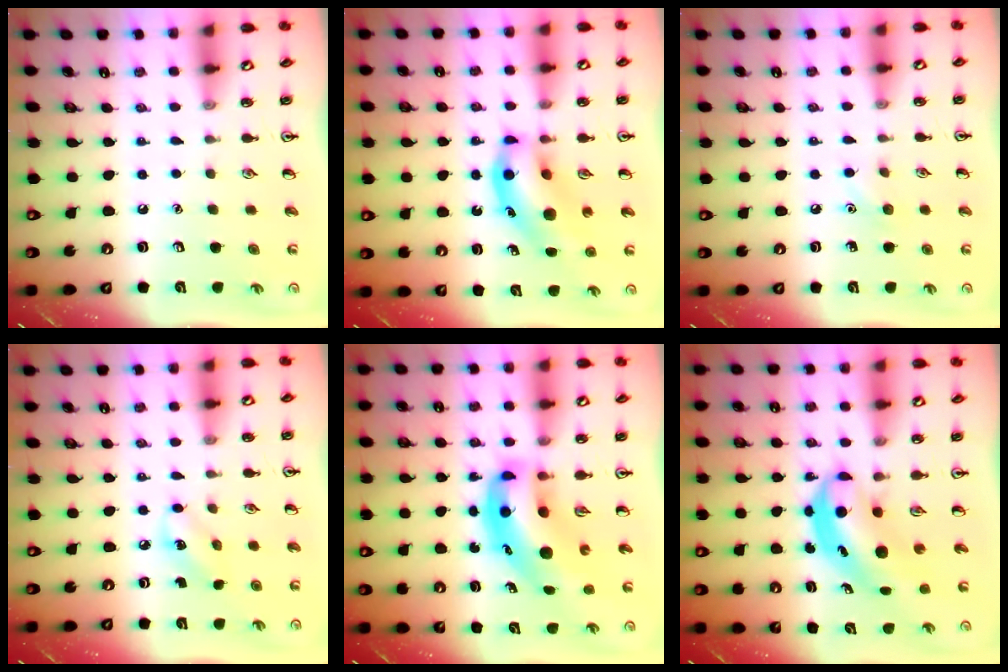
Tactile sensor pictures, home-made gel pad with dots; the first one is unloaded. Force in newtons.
{"total": 12.3, "press": 11.7, "slide": 3.9}
{"total": 5.6, "press": 5.3, "slide": 1.8}
{"total": 3.6, "press": 3.4, "slide": 1.1}
{"total": 11.9, "press": 11.4, "slide": 3.2}
{"total": 5.3, "press": 5.2, "slide": 1.3}